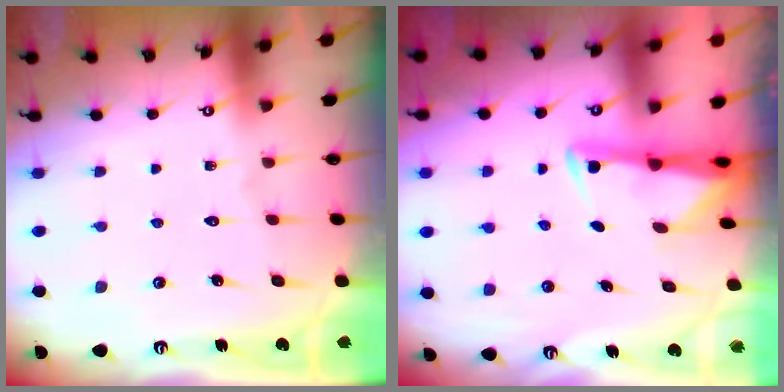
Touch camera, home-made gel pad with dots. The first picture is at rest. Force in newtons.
{"total": 3.0, "press": 2.9, "slide": 0.5}